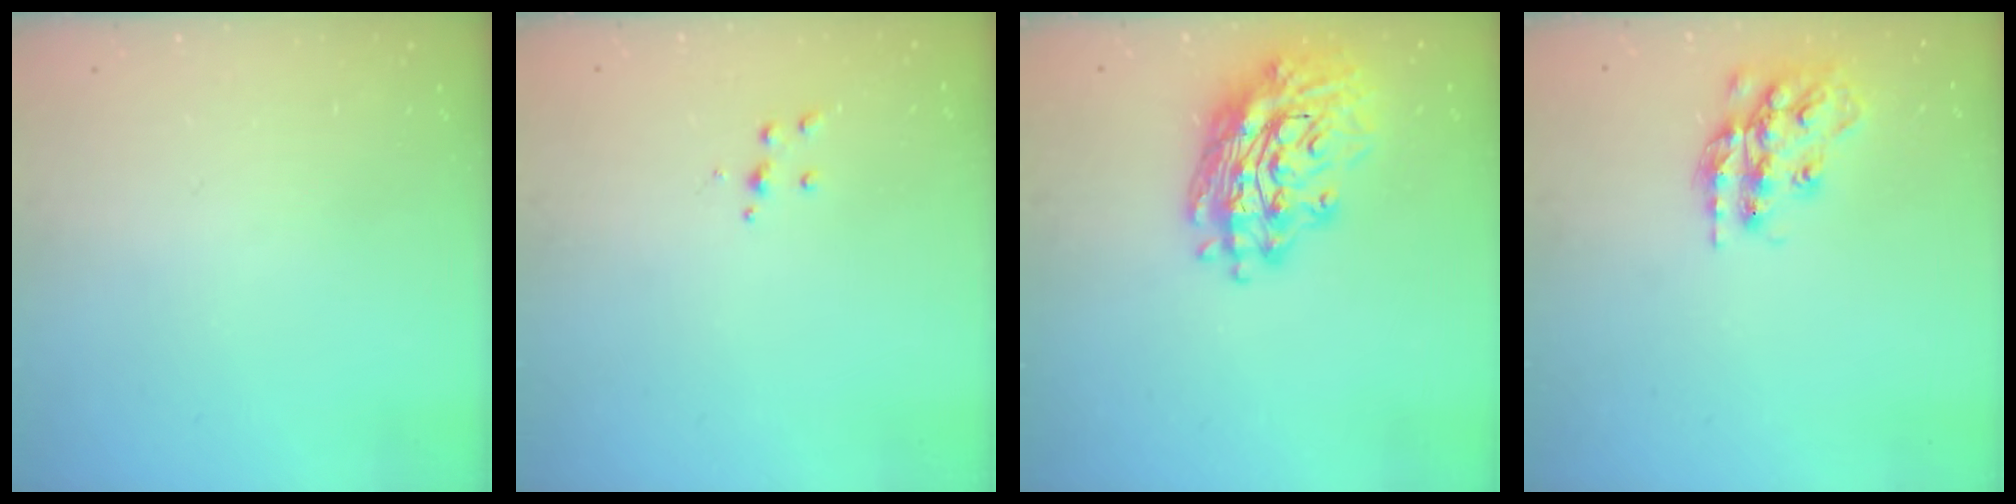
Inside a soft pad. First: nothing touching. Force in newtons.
{"total": 3.5, "press": 3.5, "slide": 0.3}
{"total": 18.1, "press": 17.6, "slide": 4.0}
{"total": 14.9, "press": 14.8, "slide": 0.8}